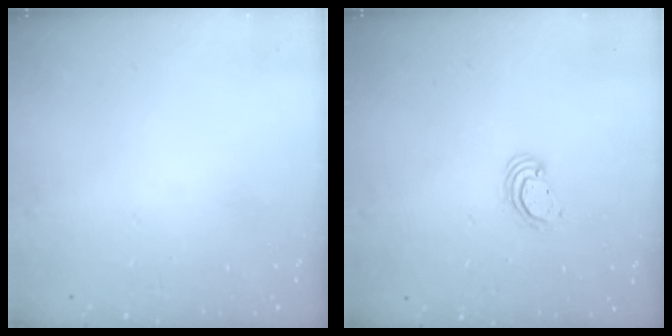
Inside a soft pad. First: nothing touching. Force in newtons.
{"total": 2.2, "press": 2.2, "slide": 0.2}